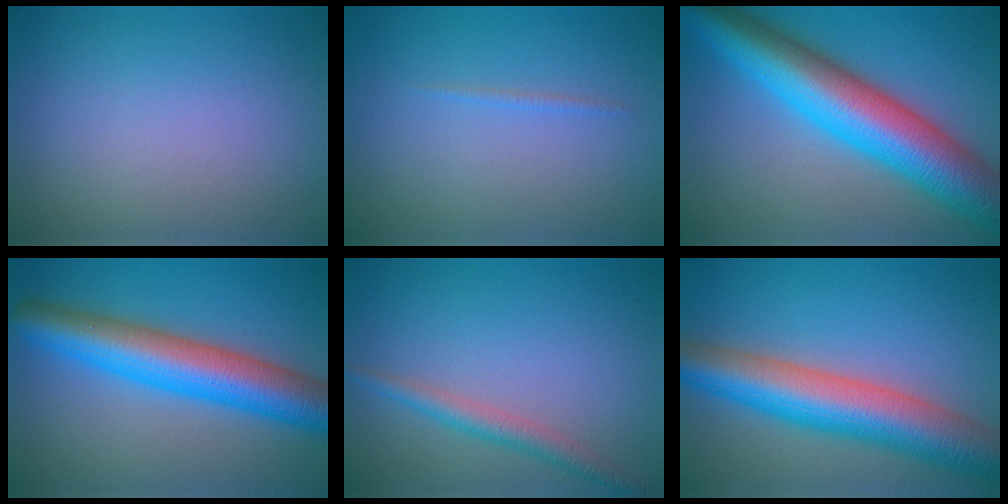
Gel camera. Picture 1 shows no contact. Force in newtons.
{"total": 0.6, "press": 0.6, "slide": 0.1}
{"total": 13.1, "press": 13.1, "slide": 0.2}
{"total": 9.5, "press": 9.5, "slide": 0.2}
{"total": 2.5, "press": 2.5, "slide": 0.1}
{"total": 10.4, "press": 10.4, "slide": 0.4}